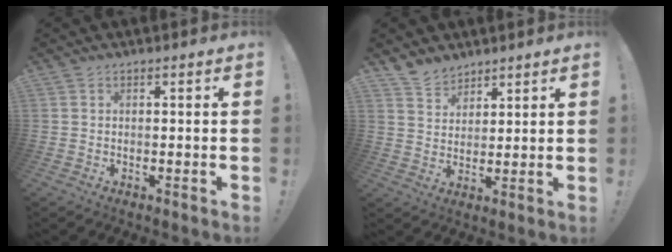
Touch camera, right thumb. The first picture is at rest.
{"total": 6.2, "force": [5.3, 3.2, 0.4], "torque": [-0.014, -0.037, 0.104]}